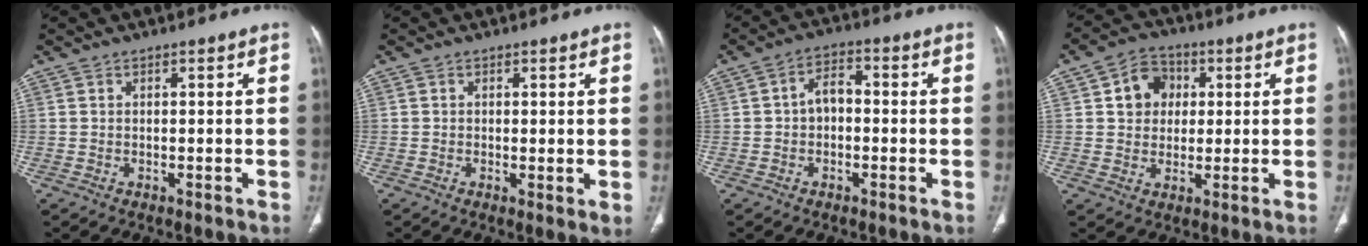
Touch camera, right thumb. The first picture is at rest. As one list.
[{"total": 2.2, "force": [0.1, 0.6, 2.1], "torque": [-0.039, -0.011, -0.001]}, {"total": 4.9, "force": [-0.5, 3.4, 3.5], "torque": [-0.047, 0.021, -0.018]}, {"total": 8.2, "force": [1.8, 6.9, 4.0], "torque": [-0.033, 0.003, 0.026]}]